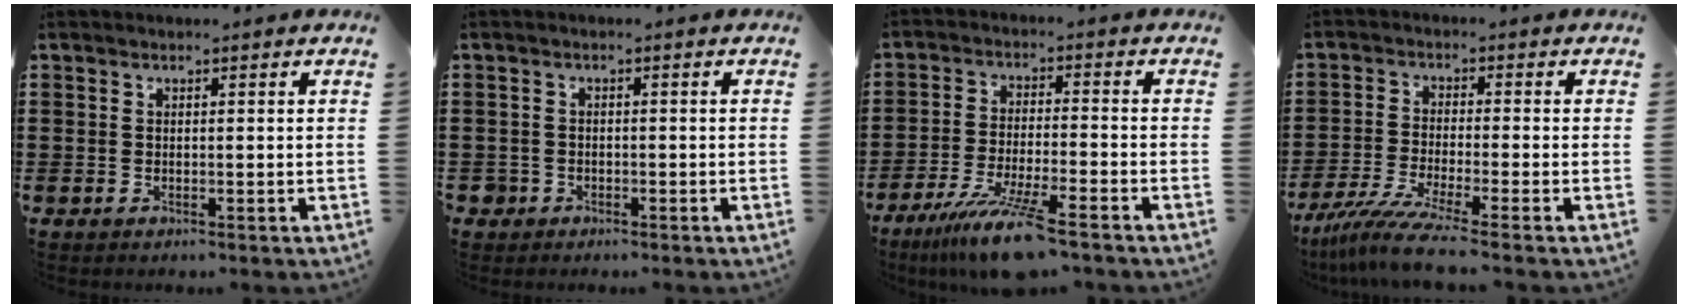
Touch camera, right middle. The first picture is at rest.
{"total": 1.3, "force": [-1.0, 0.9, 0.0], "torque": [-0.004, 0.000, -0.023]}
{"total": 9.5, "force": [-7.3, 0.3, 6.0], "torque": [-0.119, -0.010, -0.140]}
{"total": 6.5, "force": [-5.1, -0.2, 4.0], "torque": [-0.099, -0.024, -0.102]}